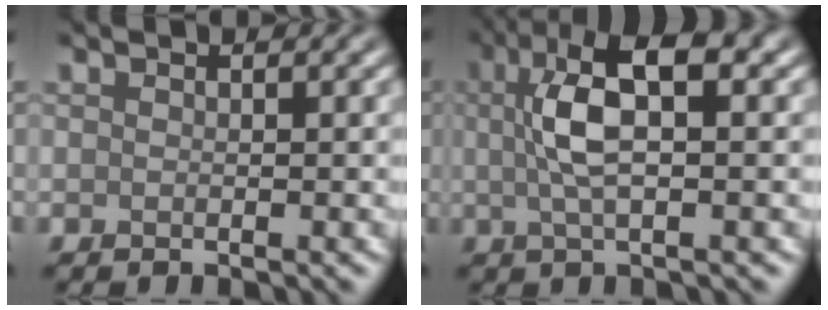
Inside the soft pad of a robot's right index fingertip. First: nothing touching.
{"total": 6.5, "force": [1.4, 2.2, 6.0], "torque": [-0.107, 0.017, 0.018]}